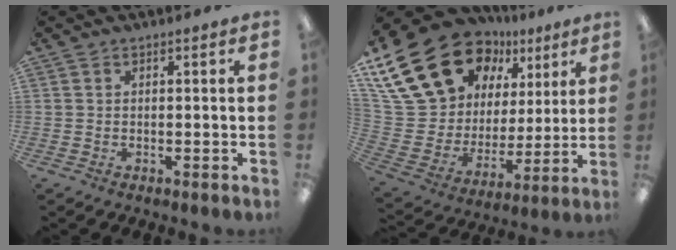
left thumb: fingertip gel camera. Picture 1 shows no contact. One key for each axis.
{"total": 25.2, "fx": 14.7, "fy": 16.1, "fz": 12.7, "tx": -0.245, "ty": -0.079, "tz": 0.290}